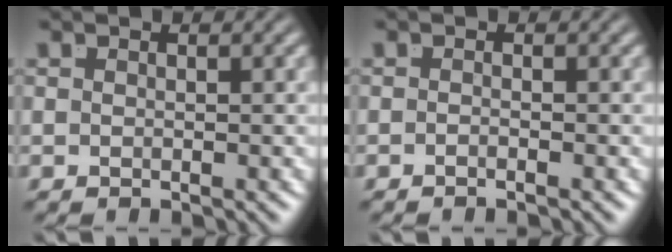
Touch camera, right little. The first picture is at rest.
{"total": 1.0, "force": [-0.7, -0.7, 0.2], "torque": [0.000, -0.001, -0.013]}